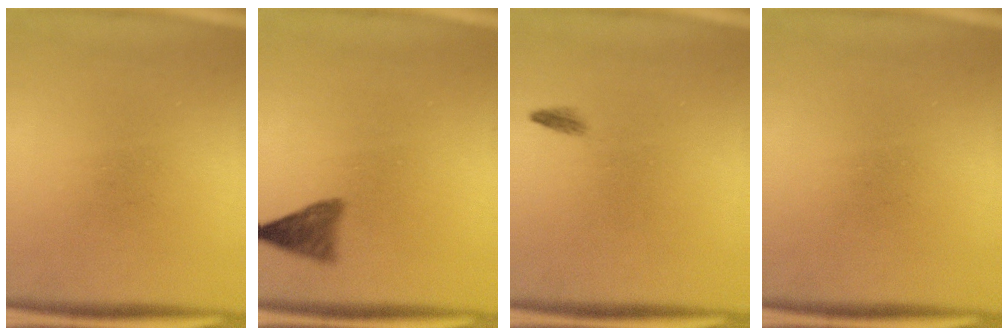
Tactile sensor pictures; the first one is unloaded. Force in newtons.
{"total": 2.9}
{"total": 0.7}
{"total": 0.0}